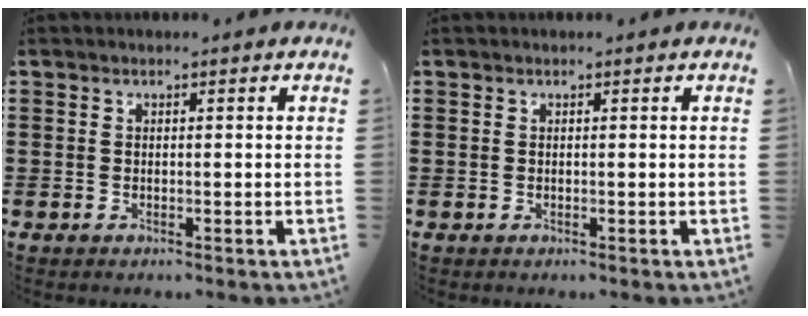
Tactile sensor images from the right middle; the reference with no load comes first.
{"total": 0.0}